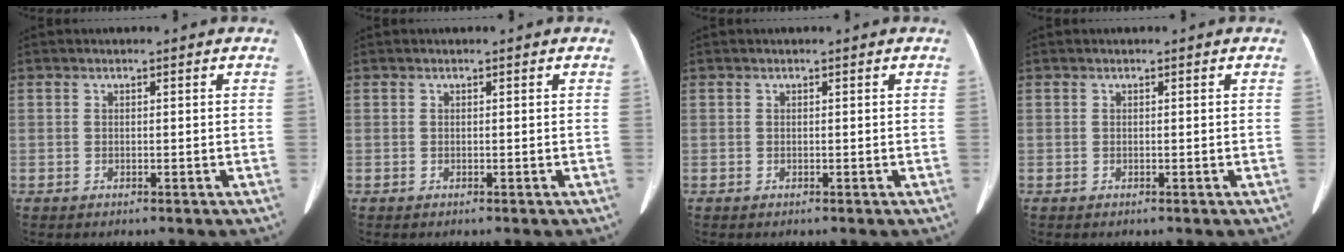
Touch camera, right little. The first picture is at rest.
{"total": 0.0}
{"total": 0.0}
{"total": 0.0}